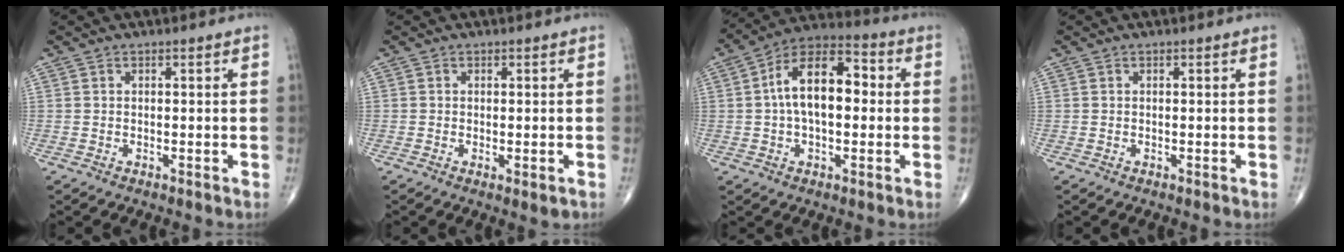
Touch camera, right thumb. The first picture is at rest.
{"total": 1.9, "force": [-0.6, 0.6, 1.7], "torque": [-0.027, -0.005, -0.005]}
{"total": 14.3, "force": [1.1, 7.9, 11.9], "torque": [-0.188, 0.036, 0.005]}
{"total": 0.0}